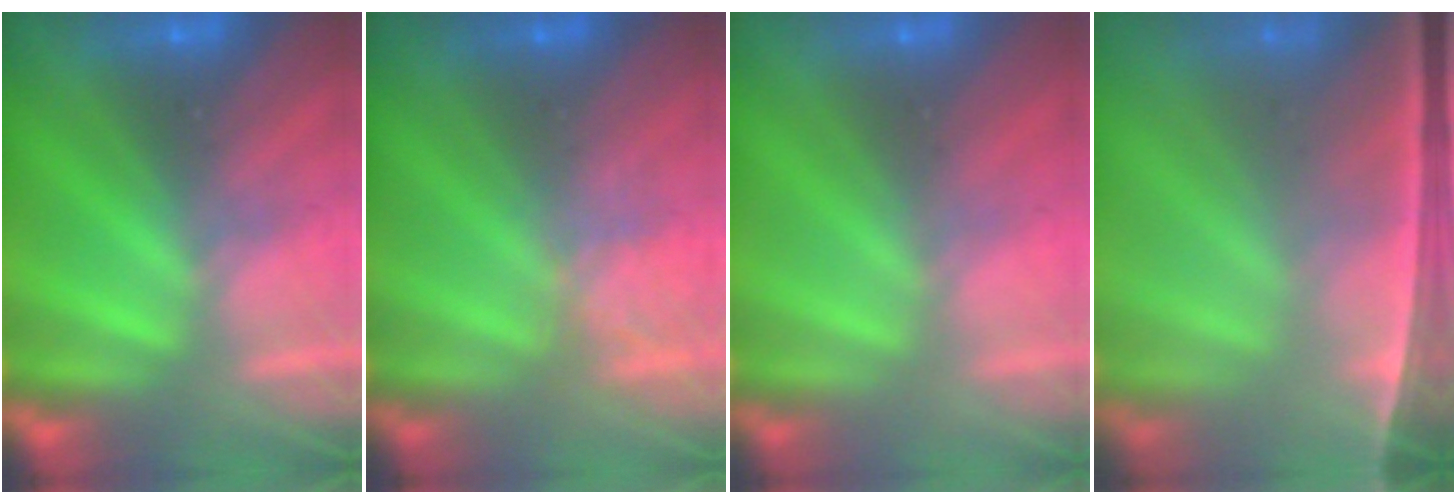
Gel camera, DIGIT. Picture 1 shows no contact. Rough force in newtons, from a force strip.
{"total": 1.8}
{"total": 3.3}
{"total": 7.2}